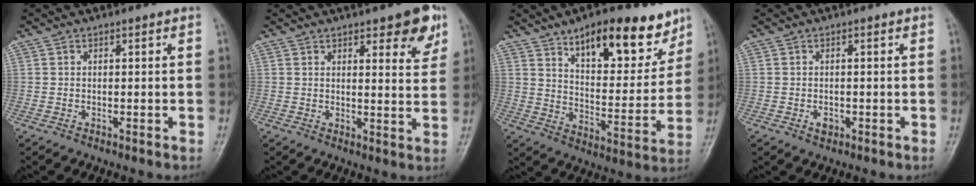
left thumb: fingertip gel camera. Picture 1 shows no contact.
{"total": 8.5, "force": [4.7, 2.8, 6.4], "torque": [-0.057, -0.023, 0.058]}
{"total": 18.3, "force": [11.7, 7.7, 11.9], "torque": [-0.120, -0.063, 0.183]}
{"total": 1.6, "force": [-0.5, 1.2, 0.9], "torque": [-0.010, 0.001, -0.006]}